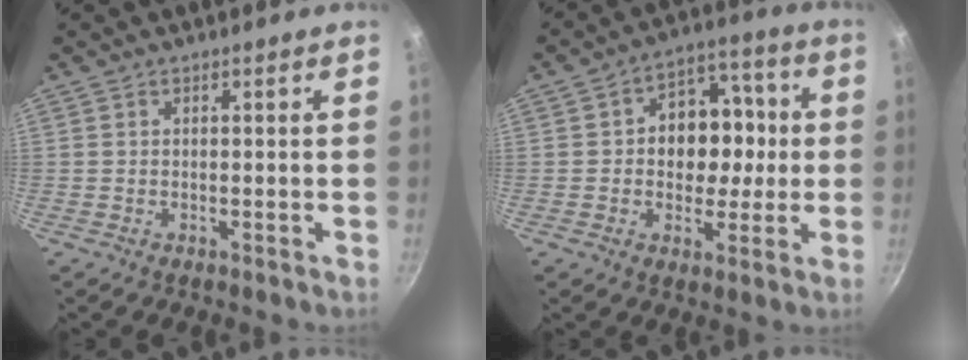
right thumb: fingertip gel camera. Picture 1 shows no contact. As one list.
[{"total": 12.6, "force": [0.2, 9.8, 7.9], "torque": [-0.056, 0.021, -0.006]}]